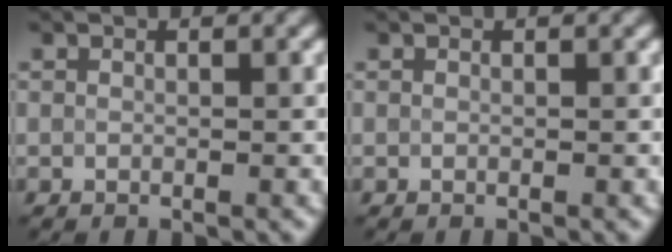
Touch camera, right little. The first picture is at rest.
{"total": 0.0}